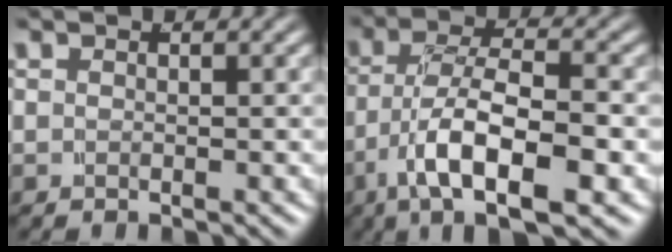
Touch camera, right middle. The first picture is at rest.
{"total": 7.0, "force": [-2.9, 2.6, 5.8], "torque": [-0.106, -0.015, -0.043]}